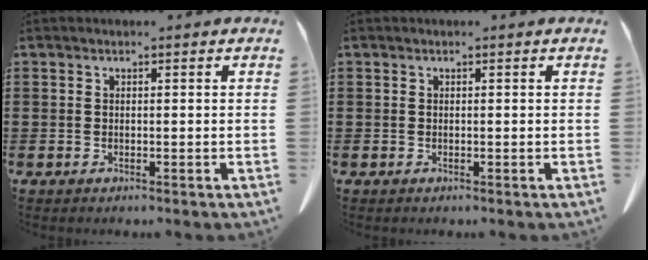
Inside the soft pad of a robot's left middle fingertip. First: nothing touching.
{"total": 0.0}